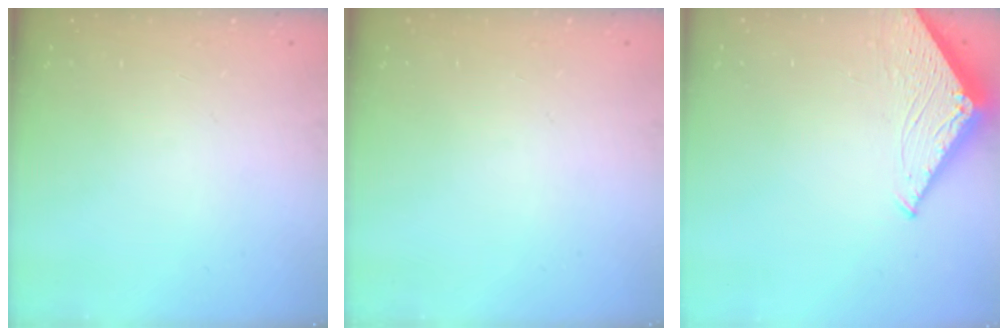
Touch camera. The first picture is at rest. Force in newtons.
{"total": 0.0}
{"total": 4.4, "press": 4.4, "slide": 0.3}